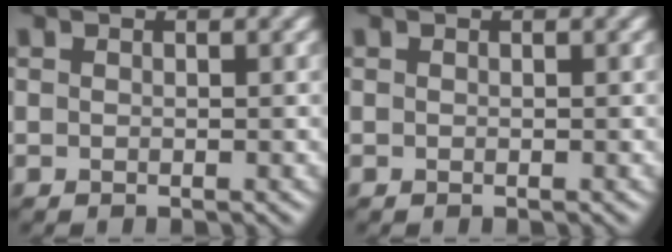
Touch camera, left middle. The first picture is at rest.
{"total": 0.0}